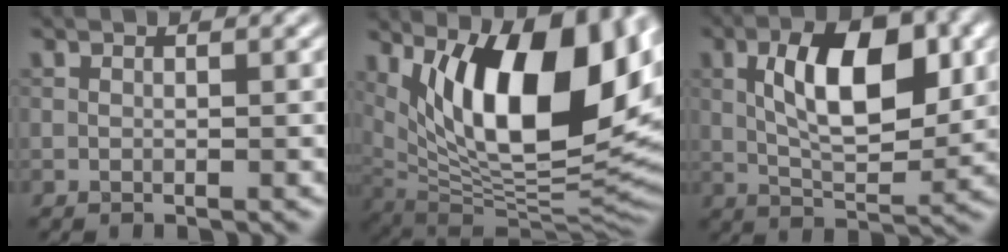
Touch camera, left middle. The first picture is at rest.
{"total": 15.8, "force": [4.9, 6.9, 13.4], "torque": [-0.189, -0.014, 0.077]}
{"total": 8.5, "force": [1.4, 3.6, 7.6], "torque": [-0.125, 0.004, 0.024]}